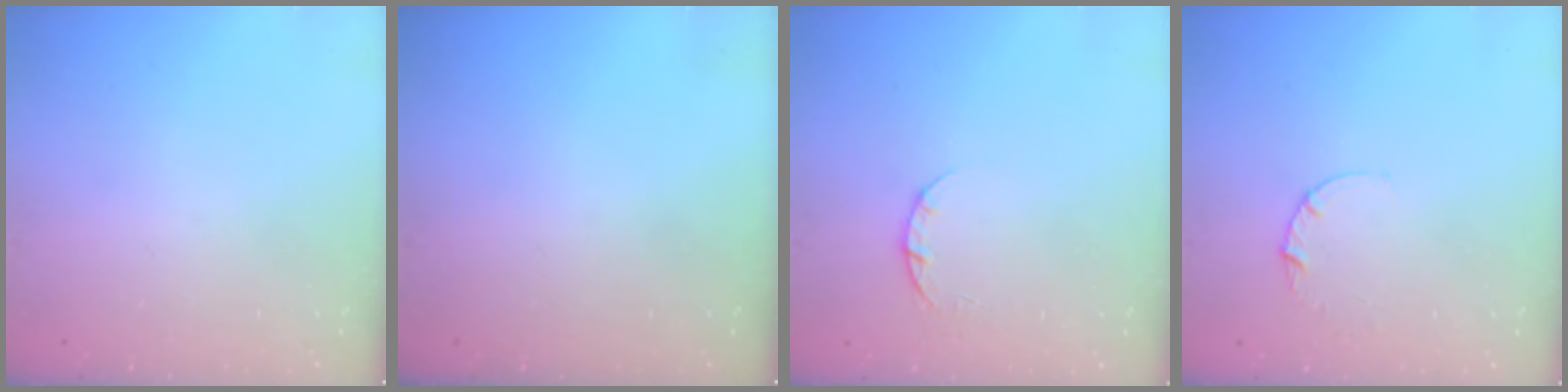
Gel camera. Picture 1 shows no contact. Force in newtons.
{"total": 0.0}
{"total": 2.3, "press": 2.3, "slide": 0.3}
{"total": 2.8, "press": 2.8, "slide": 0.3}